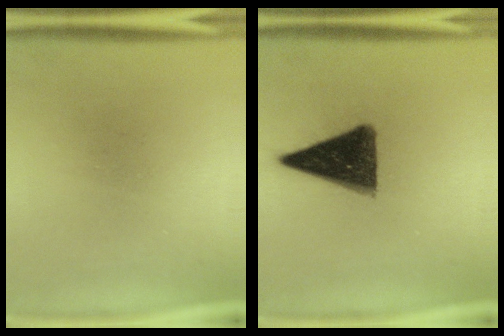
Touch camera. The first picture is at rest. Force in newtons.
{"total": 13.0}